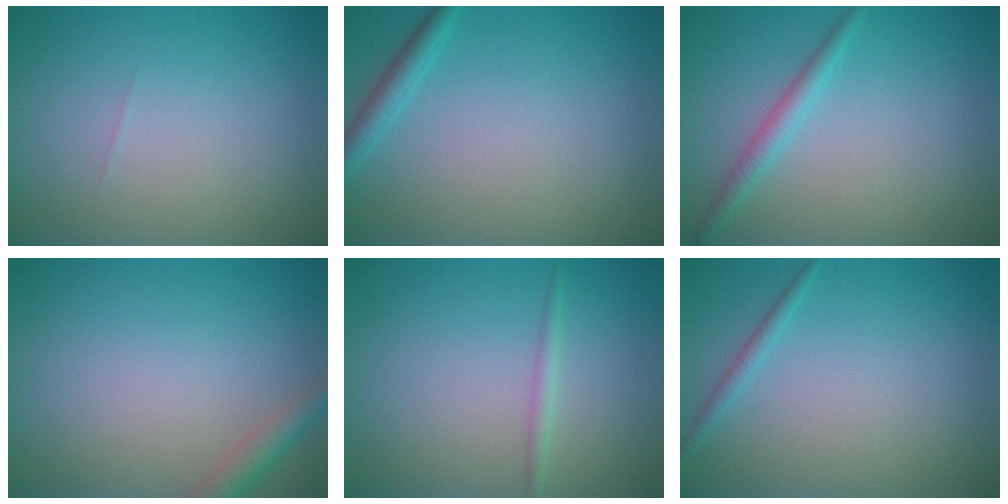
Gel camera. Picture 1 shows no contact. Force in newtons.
{"total": 1.8, "press": 1.8, "slide": 0.1}
{"total": 1.9, "press": 1.9, "slide": 0.1}
{"total": 2.3, "press": 2.3, "slide": 0.1}
{"total": 1.0, "press": 1.0, "slide": 0.1}
{"total": 1.1, "press": 1.0, "slide": 0.1}